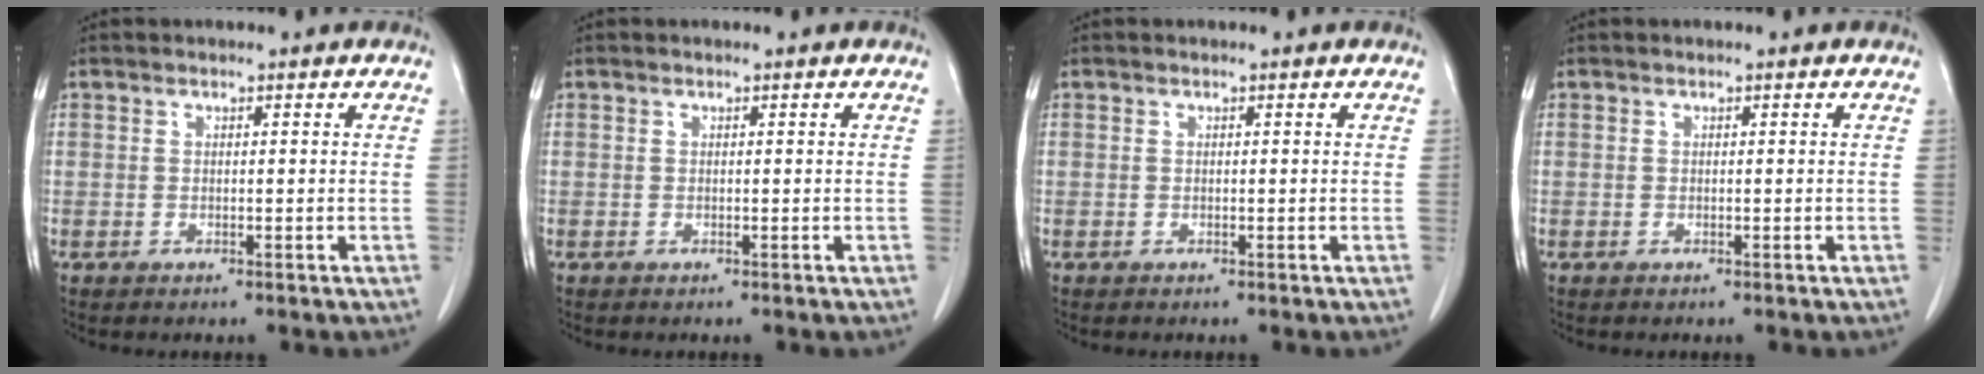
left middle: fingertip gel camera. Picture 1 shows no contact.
{"total": 0.0}
{"total": 0.0}
{"total": 0.0}